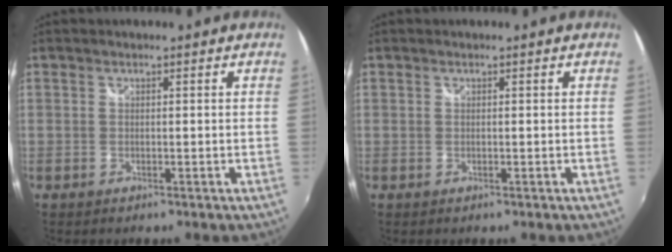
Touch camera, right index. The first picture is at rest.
{"total": 0.0}